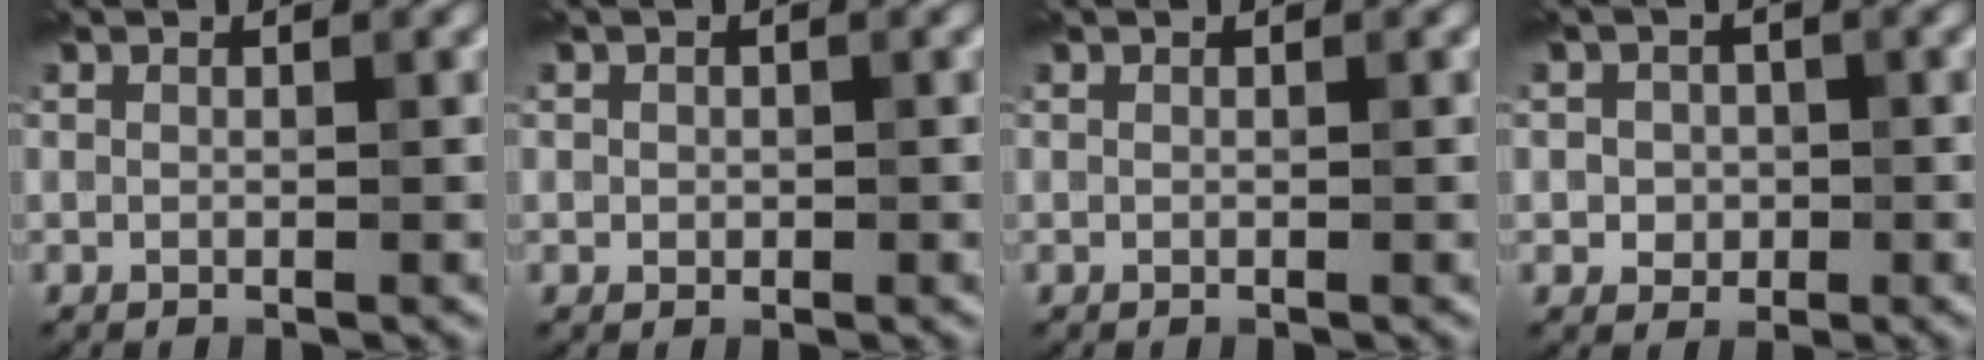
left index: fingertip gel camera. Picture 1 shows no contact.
{"total": 0.6, "force": [0.0, 0.5, 0.1], "torque": [0.000, -0.004, 0.001]}
{"total": 0.0}
{"total": 2.2, "force": [-0.2, 2.0, 1.0], "torque": [-0.011, -0.001, -0.009]}